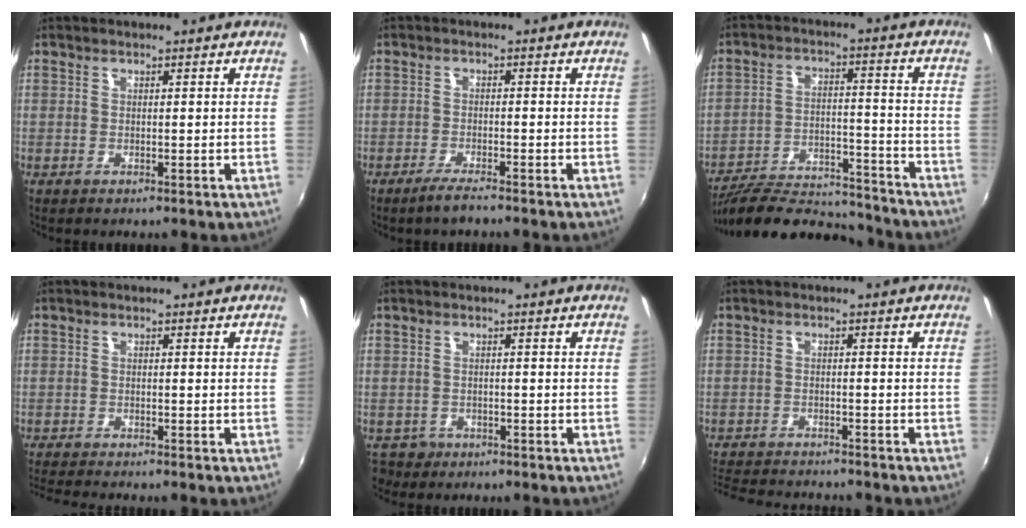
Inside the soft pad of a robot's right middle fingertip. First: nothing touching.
{"total": 3.2, "force": [-2.6, 0.1, 1.8], "torque": [-0.050, -0.006, -0.052]}
{"total": 19.5, "force": [-17.6, 4.7, 6.9], "torque": [-0.136, -0.005, -0.260]}
{"total": 4.5, "force": [-4.2, -0.3, 1.5], "torque": [-0.043, -0.022, -0.077]}
{"total": 3.5, "force": [-2.0, 2.8, 0.6], "torque": [-0.023, -0.002, -0.031]}
{"total": 10.5, "force": [-9.6, 2.3, 3.5], "torque": [-0.094, -0.012, -0.155]}